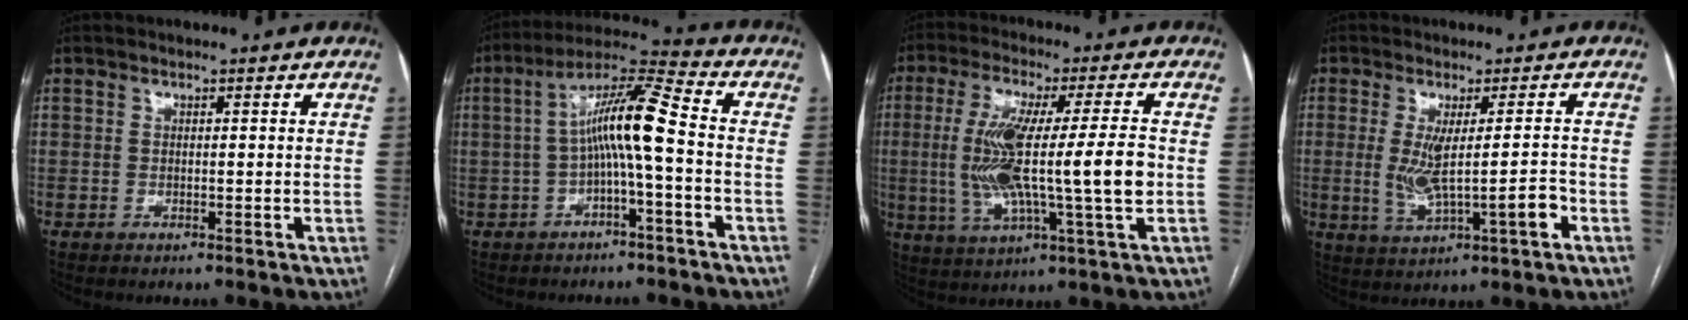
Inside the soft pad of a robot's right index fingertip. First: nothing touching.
{"total": 9.8, "force": [-0.9, 0.3, 9.7], "torque": [-0.174, 0.031, -0.020]}
{"total": 15.4, "force": [-0.5, 0.8, 15.3], "torque": [-0.296, 0.000, -0.009]}
{"total": 7.8, "force": [-1.1, 0.9, 7.6], "torque": [-0.136, -0.004, -0.013]}